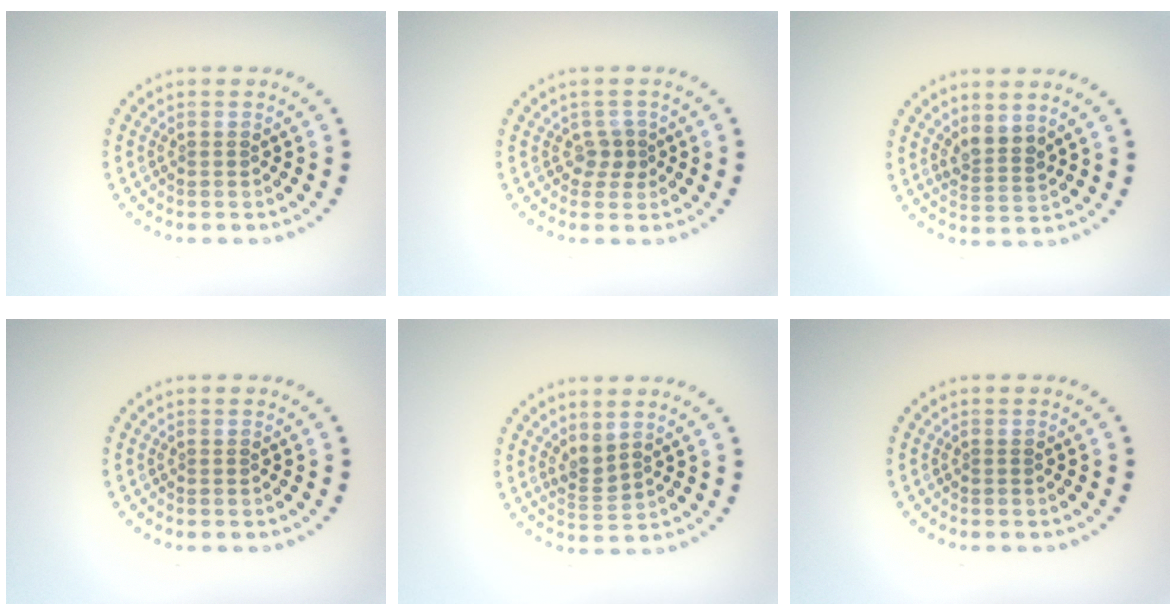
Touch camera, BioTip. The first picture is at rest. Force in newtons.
{"total": 1.5, "press": 1.2, "slide": 0.9}
{"total": 2.2, "press": 1.9, "slide": 1.2}
{"total": 0.0}
{"total": 1.7, "press": 1.4, "slide": 0.9}
{"total": 0.0}